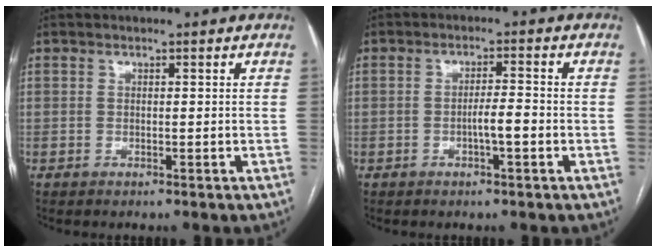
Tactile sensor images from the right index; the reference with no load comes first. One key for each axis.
{"total": 3.5, "fx": -1.1, "fy": 0.2, "fz": 3.3, "tx": -0.056, "ty": 0.001, "tz": -0.019}